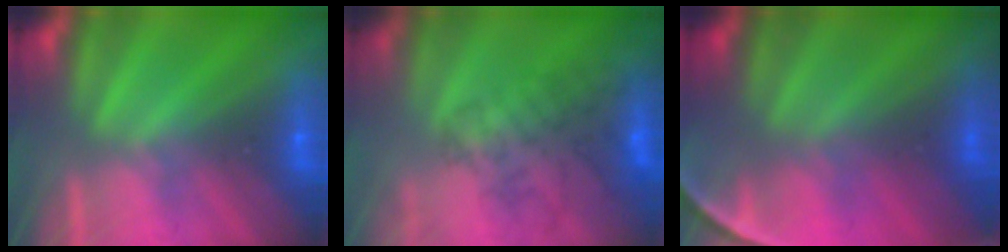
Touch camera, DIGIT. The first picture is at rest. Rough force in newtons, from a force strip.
{"total": 4.7}
{"total": 7.6}